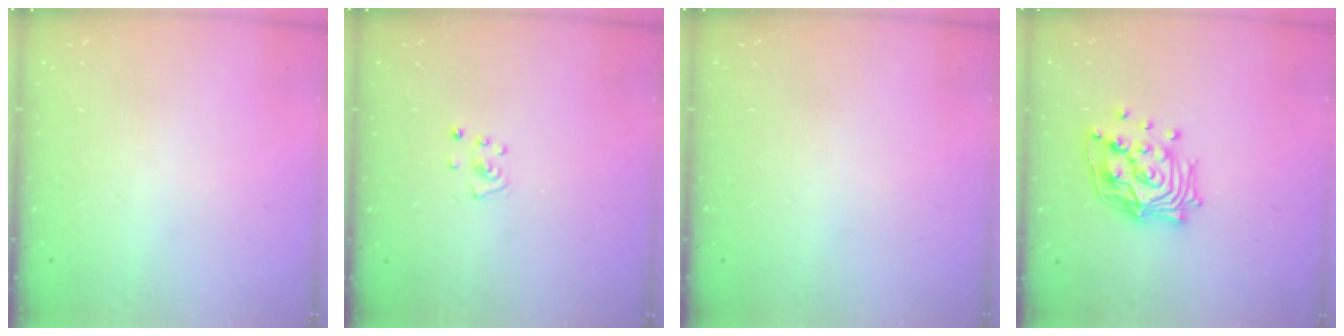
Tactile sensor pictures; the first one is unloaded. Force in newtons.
{"total": 3.3, "press": 3.3, "slide": 0.3}
{"total": 0.0}
{"total": 15.1, "press": 14.9, "slide": 1.9}